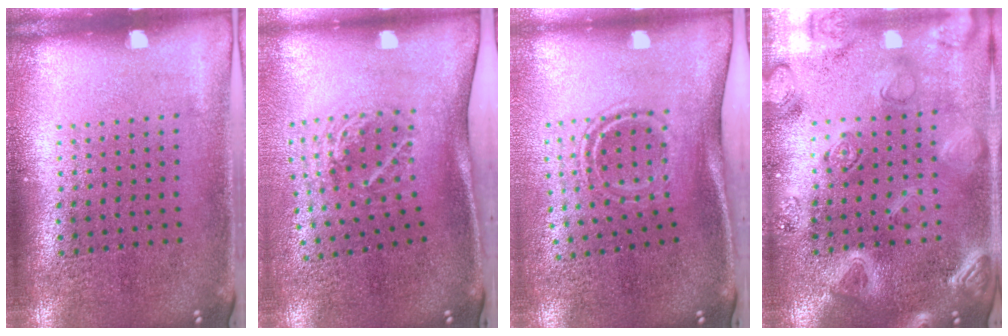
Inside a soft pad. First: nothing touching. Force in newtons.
{"total": 2.0, "press": 1.3, "slide": 1.5}
{"total": 1.8, "press": 1.1, "slide": 1.5}
{"total": 3.0, "press": 2.9, "slide": 0.8}